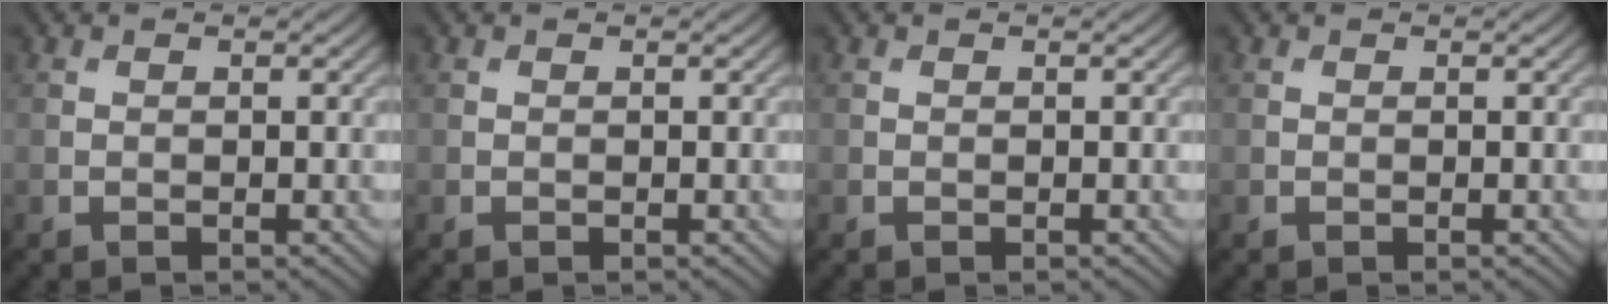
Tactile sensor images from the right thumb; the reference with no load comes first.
{"total": 0.0}
{"total": 0.0}
{"total": 0.0}